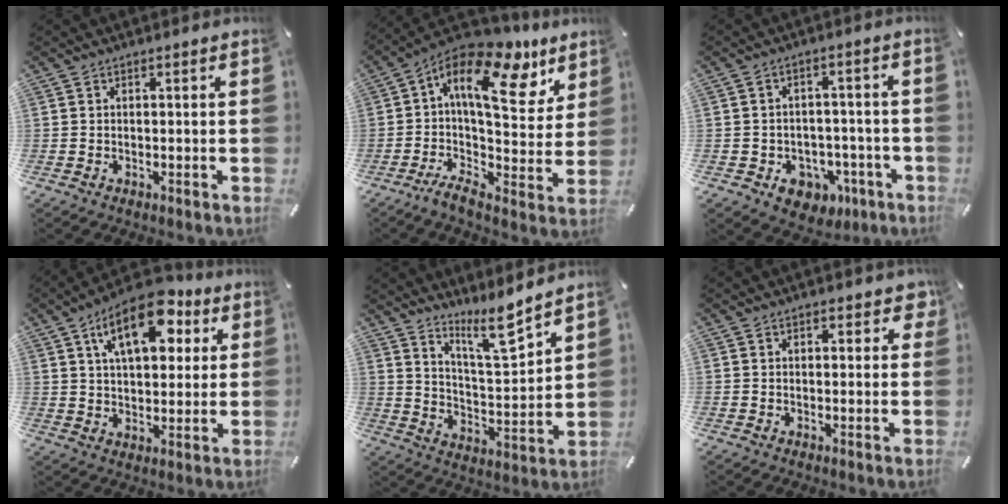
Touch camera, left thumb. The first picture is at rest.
{"total": 19.9, "force": [8.3, 8.8, 15.8], "torque": [-0.252, -0.054, 0.137]}
{"total": 7.1, "force": [-2.4, 6.1, 2.7], "torque": [-0.025, 0.011, -0.037]}
{"total": 15.5, "force": [7.1, 8.5, 10.9], "torque": [-0.159, -0.016, 0.120]}
{"total": 11.1, "force": [9.0, 2.1, 6.1], "torque": [-0.096, -0.065, 0.154]}
{"total": 2.9, "force": [1.4, 1.8, 1.7], "torque": [-0.013, -0.001, 0.017]}